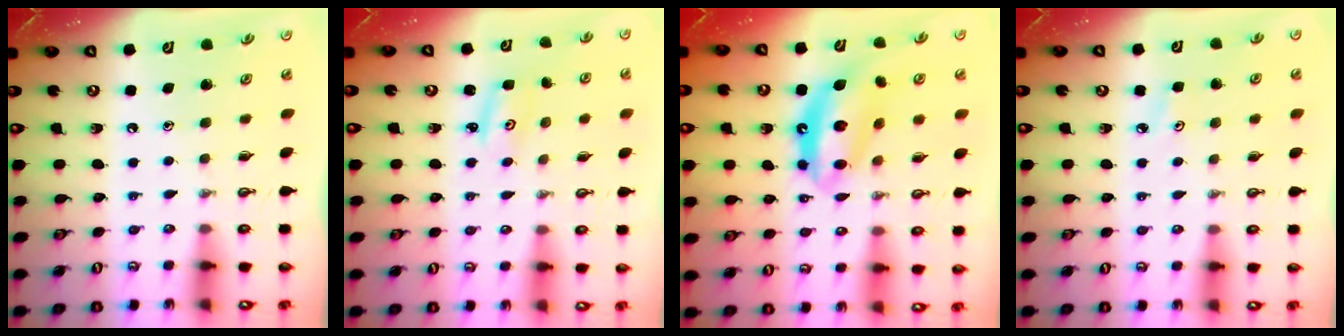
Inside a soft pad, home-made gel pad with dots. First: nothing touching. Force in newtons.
{"total": 2.6, "press": 2.6, "slide": 0.3}
{"total": 12.0, "press": 12.0, "slide": 0.9}
{"total": 2.9, "press": 2.9, "slide": 0.3}